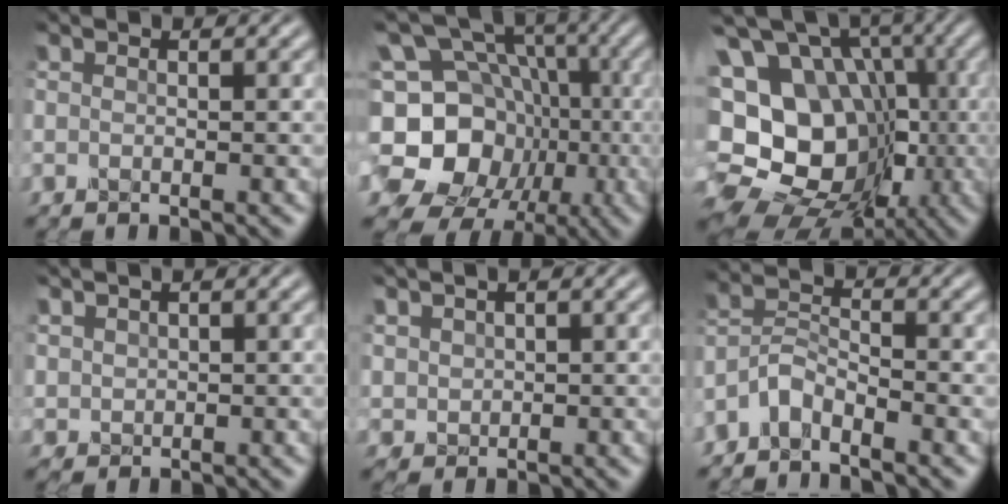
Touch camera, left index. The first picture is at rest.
{"total": 15.7, "force": [-3.5, 13.5, 7.1], "torque": [-0.162, 0.021, -0.076]}
{"total": 20.6, "force": [0.1, 17.1, 11.4], "torque": [-0.209, 0.025, 0.003]}
{"total": 1.0, "force": [0.7, 0.6, -0.1], "torque": [-0.002, -0.002, 0.017]}
{"total": 1.2, "force": [0.7, 0.9, 0.0], "torque": [-0.004, -0.002, 0.018]}
{"total": 2.6, "force": [-2.2, 0.6, 1.1], "torque": [-0.026, 0.010, -0.056]}